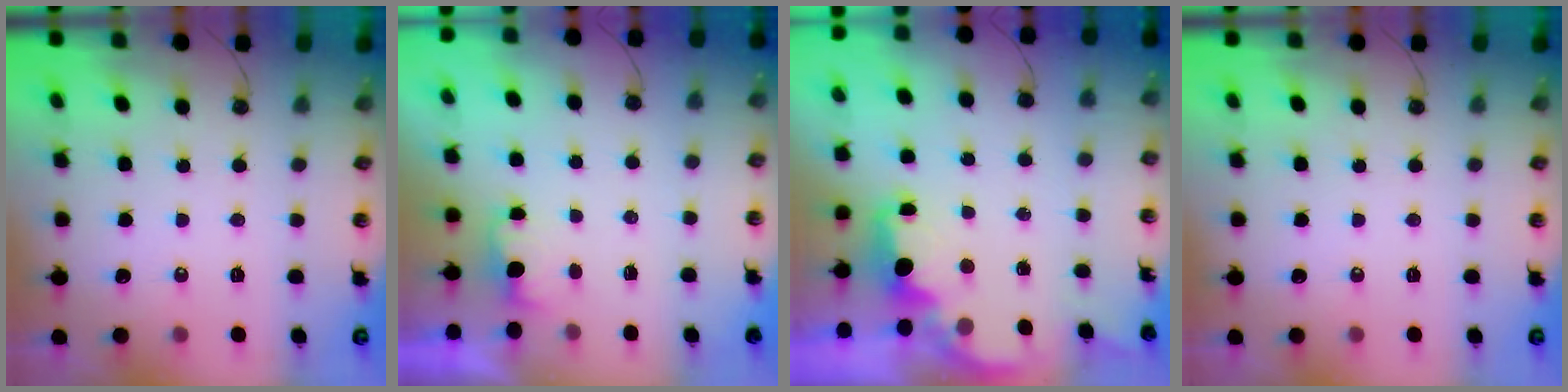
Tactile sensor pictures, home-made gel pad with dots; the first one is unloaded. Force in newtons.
{"total": 1.4, "press": 1.2, "slide": 0.8}
{"total": 2.2, "press": 2.1, "slide": 0.8}
{"total": 0.0}